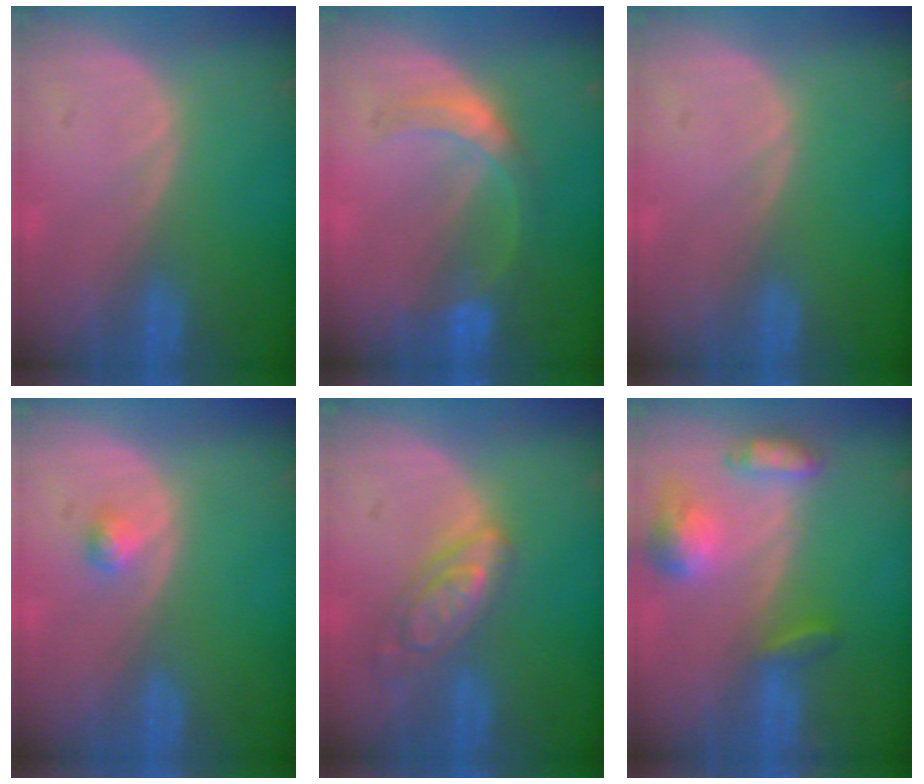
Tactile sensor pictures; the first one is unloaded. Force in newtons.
{"total": 5.6, "press": 5.2, "slide": 2.1}
{"total": 0.0}
{"total": 1.3, "press": 1.2, "slide": 0.1}
{"total": 6.2, "press": 5.5, "slide": 2.9}
{"total": 6.2, "press": 6.1, "slide": 0.8}